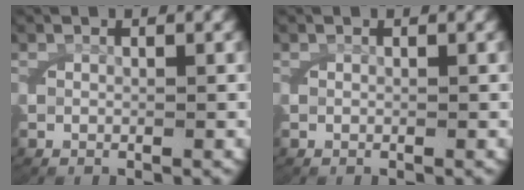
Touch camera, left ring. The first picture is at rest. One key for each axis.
{"total": 0.0}